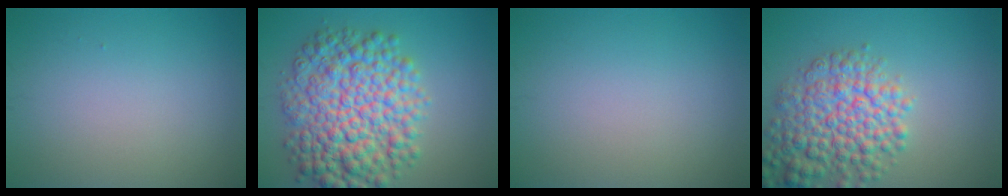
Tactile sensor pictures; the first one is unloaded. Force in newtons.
{"total": 10.5, "press": 10.5, "slide": 0.1}
{"total": 0.0}
{"total": 7.2, "press": 7.2, "slide": 0.3}